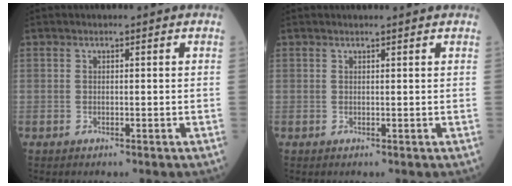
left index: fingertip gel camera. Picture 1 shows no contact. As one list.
[{"total": 2.0, "force": [1.9, 0.0, 0.7], "torque": [-0.011, 0.006, 0.019]}]